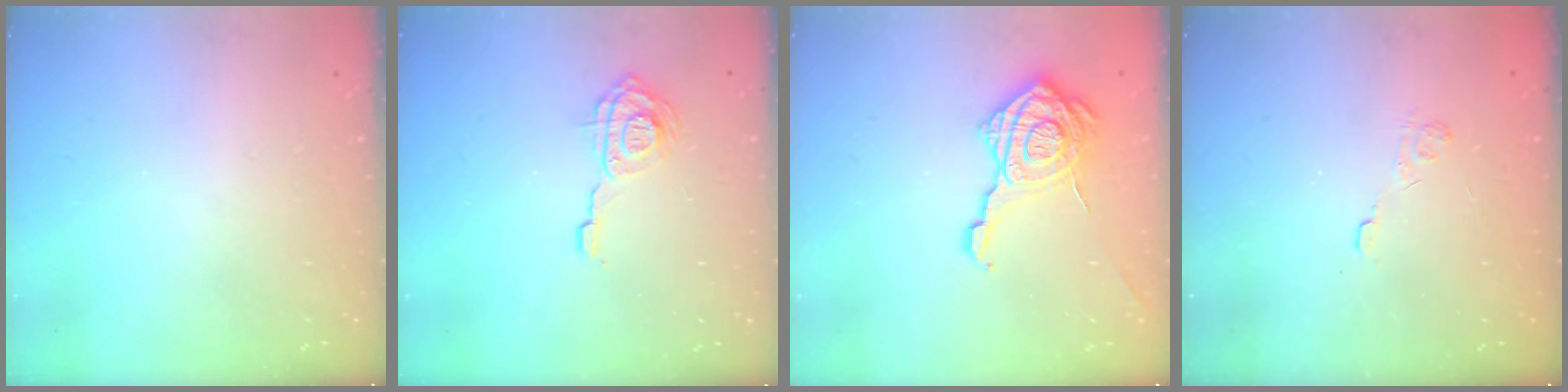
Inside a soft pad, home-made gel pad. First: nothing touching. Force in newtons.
{"total": 10.3, "press": 10.3, "slide": 1.0}
{"total": 20.4, "press": 20.3, "slide": 1.4}
{"total": 2.3, "press": 1.8, "slide": 1.4}